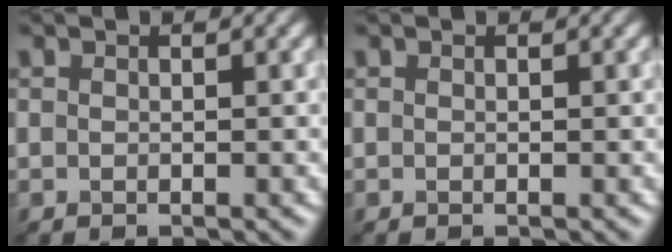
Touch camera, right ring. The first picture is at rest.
{"total": 0.0}